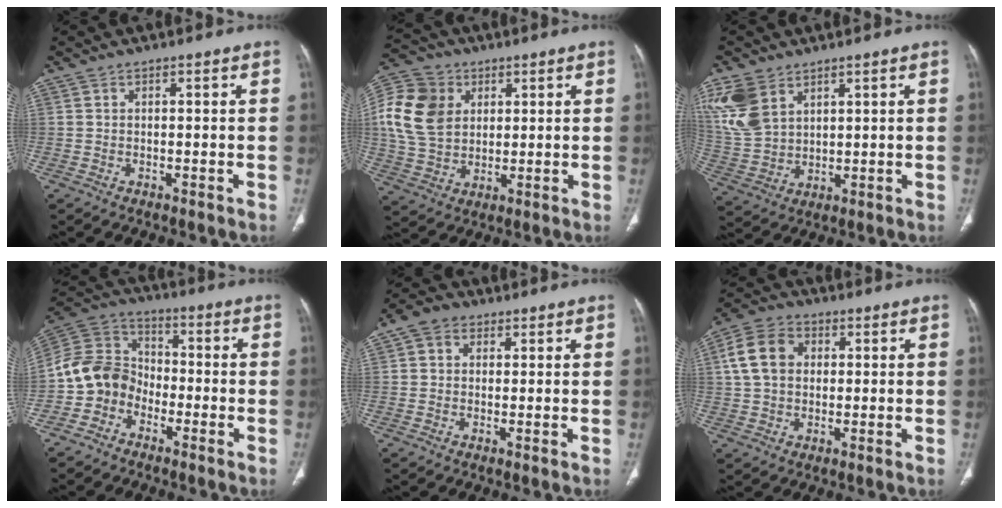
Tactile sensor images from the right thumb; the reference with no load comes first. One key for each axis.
{"total": 14.9, "fx": 3.8, "fy": 11.5, "fz": 8.6, "tx": -0.158, "ty": 0.001, "tz": 0.070}
{"total": 11.2, "fx": 6.0, "fy": 7.1, "fz": 6.3, "tx": -0.136, "ty": -0.013, "tz": 0.138}
{"total": 10.8, "fx": -4.3, "fy": 8.9, "fz": 4.4, "tx": -0.068, "ty": 0.059, "tz": -0.097}
{"total": 4.4, "fx": 1.5, "fy": 3.6, "fz": 1.9, "tx": -0.020, "ty": 0.006, "tz": 0.023}
{"total": 10.0, "fx": 2.1, "fy": 7.5, "fz": 6.3, "tx": -0.109, "ty": 0.017, "tz": 0.034}